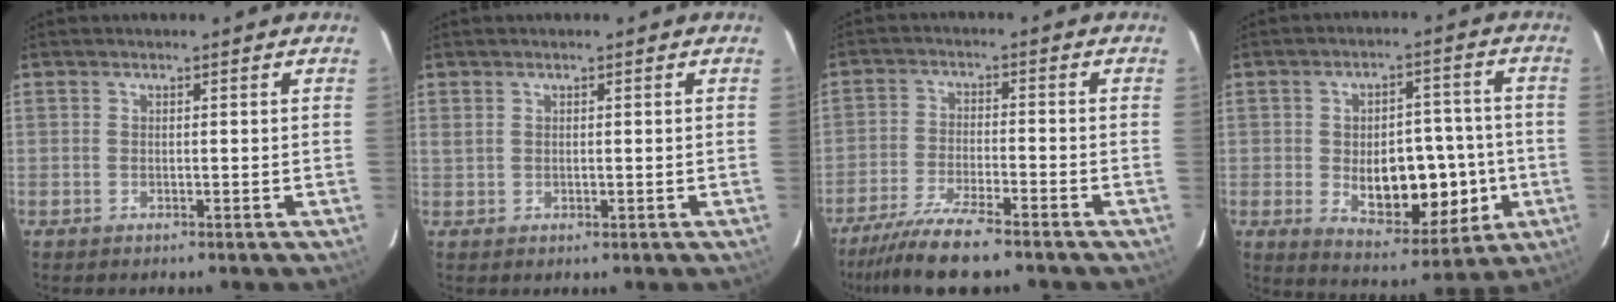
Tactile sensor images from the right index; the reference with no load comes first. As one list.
[{"total": 1.4, "force": [0.3, 0.7, 1.1], "torque": [-0.030, 0.001, 0.011]}, {"total": 8.7, "force": [-7.1, 0.3, 4.9], "torque": [-0.084, -0.026, -0.124]}, {"total": 13.6, "force": [-2.4, 7.0, 11.4], "torque": [-0.163, 0.011, -0.022]}]